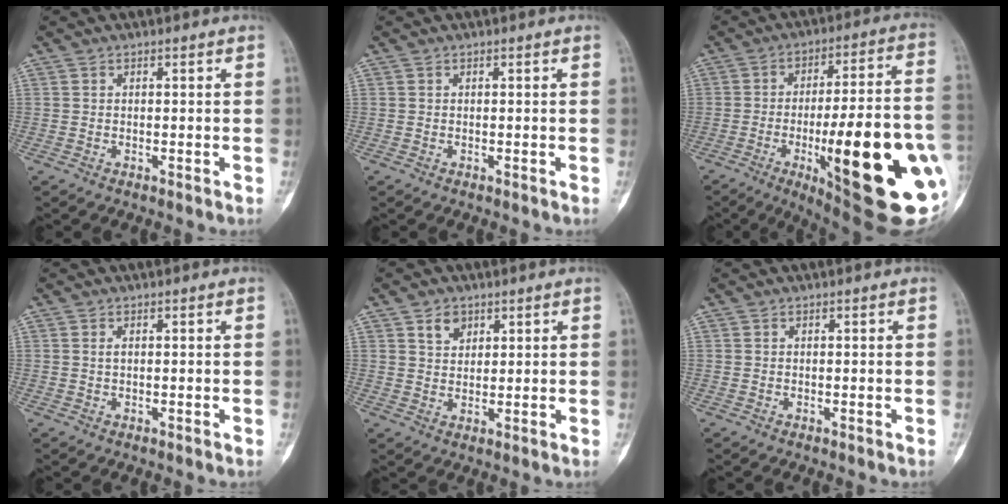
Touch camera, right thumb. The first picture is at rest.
{"total": 0.0}
{"total": 32.3, "force": [-8.2, 8.3, 30.1], "torque": [-0.360, -0.004, -0.107]}
{"total": 0.5, "force": [0.1, 0.2, 0.5], "torque": [-0.006, 0.001, 0.000]}
{"total": 3.7, "force": [2.1, 2.7, 1.5], "torque": [-0.010, -0.015, 0.038]}
{"total": 0.0}